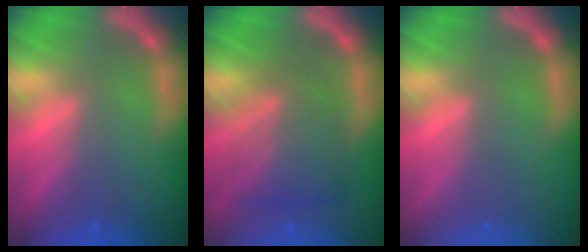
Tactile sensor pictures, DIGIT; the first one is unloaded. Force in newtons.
{"total": 6.5}
{"total": 0.0}